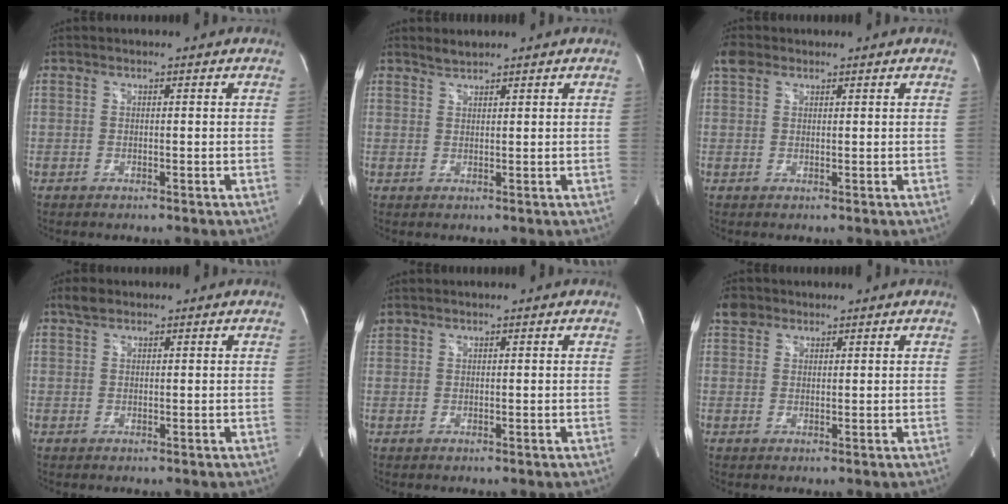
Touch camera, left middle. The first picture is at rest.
{"total": 1.4, "force": [1.4, 0.0, 0.1], "torque": [-0.008, 0.003, 0.031]}
{"total": 2.6, "force": [1.8, 1.7, 1.0], "torque": [-0.027, 0.020, 0.036]}
{"total": 1.9, "force": [1.5, 0.9, 0.8], "torque": [-0.021, 0.010, 0.028]}
{"total": 1.2, "force": [1.2, 0.3, 0.2], "torque": [-0.014, 0.017, 0.027]}
{"total": 2.9, "force": [2.0, 2.0, 0.5], "torque": [-0.013, 0.016, 0.035]}